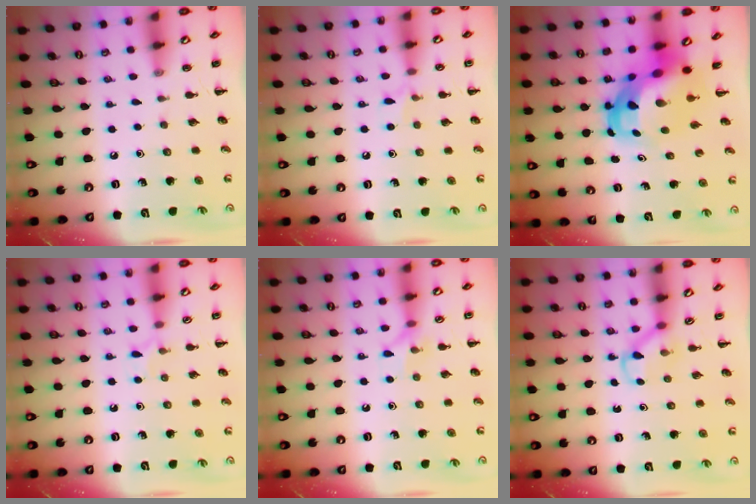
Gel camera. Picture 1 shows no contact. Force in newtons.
{"total": 4.5, "press": 4.3, "slide": 1.4}
{"total": 8.8, "press": 8.5, "slide": 2.3}
{"total": 4.7, "press": 4.5, "slide": 1.4}
{"total": 6.2, "press": 6.2, "slide": 0.6}
{"total": 3.5, "press": 3.2, "slide": 1.4}